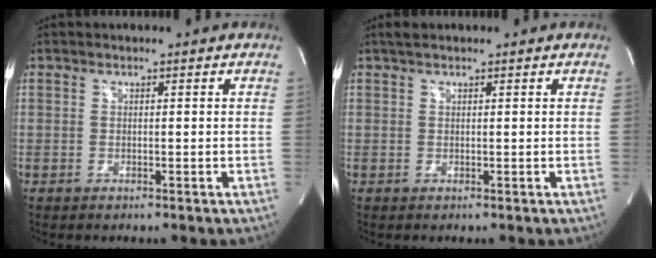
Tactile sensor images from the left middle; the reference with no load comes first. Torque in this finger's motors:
{"motor_torque": [0.07, -0.01, -0.04, 0.01]}